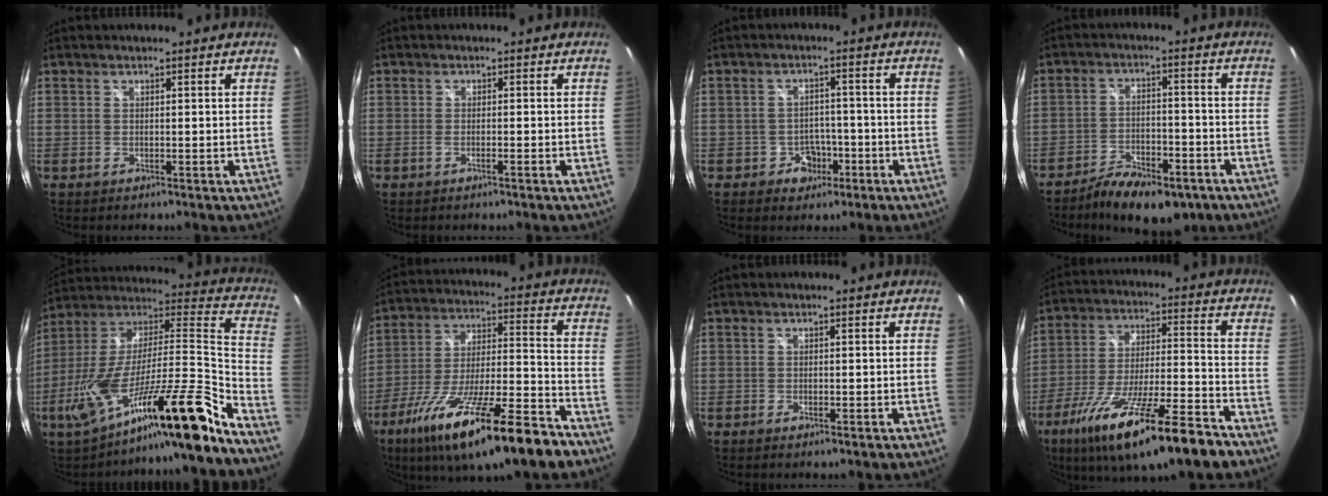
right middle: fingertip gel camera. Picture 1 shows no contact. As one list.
[{"total": 1.4, "force": [-1.0, 0.1, 1.0], "torque": [-0.023, 0.001, -0.020]}, {"total": 4.6, "force": [-2.4, 3.8, 1.2], "torque": [-0.032, 0.012, -0.025]}, {"total": 12.4, "force": [-8.8, 5.1, 7.1], "torque": [-0.139, -0.012, -0.137]}, {"total": 25.0, "force": [-17.0, 0.3, 18.3], "torque": [-0.263, -0.031, -0.299]}, {"total": 25.0, "force": [-16.6, 4.4, 18.2], "torque": [-0.316, -0.050, -0.268]}, {"total": 0.9, "force": [-0.6, 0.3, 0.6], "torque": [-0.009, -0.002, -0.011]}, {"total": 22.6, "force": [-15.3, 3.6, 16.2], "torque": [-0.295, -0.054, -0.248]}]